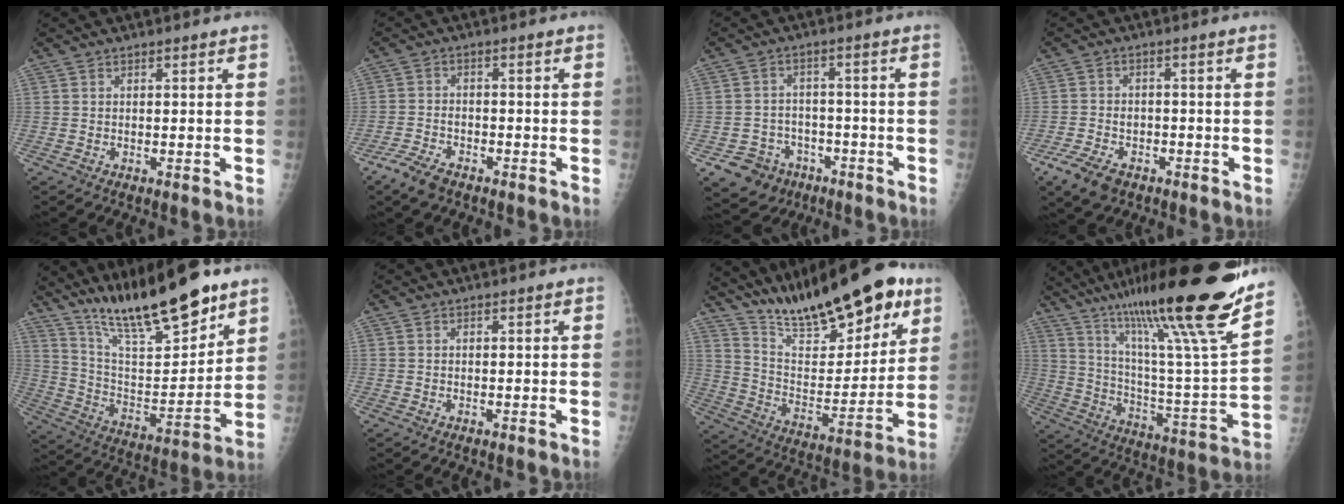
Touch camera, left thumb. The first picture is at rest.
{"total": 5.6, "force": [-4.1, 2.4, 2.9], "torque": [-0.069, 0.010, -0.079]}
{"total": 9.1, "force": [-4.8, 7.6, 1.7], "torque": [-0.023, 0.041, -0.064]}
{"total": 7.6, "force": [-4.6, 4.6, 3.9], "torque": [-0.077, 0.012, -0.077]}
{"total": 21.8, "force": [16.1, 5.3, 13.7], "torque": [-0.198, -0.081, 0.284]}
{"total": 0.0}
{"total": 24.0, "force": [17.1, 7.8, 15.0], "torque": [-0.193, -0.072, 0.284]}
{"total": 30.0, "force": [21.2, 2.1, 21.1], "torque": [-0.328, -0.090, 0.342]}